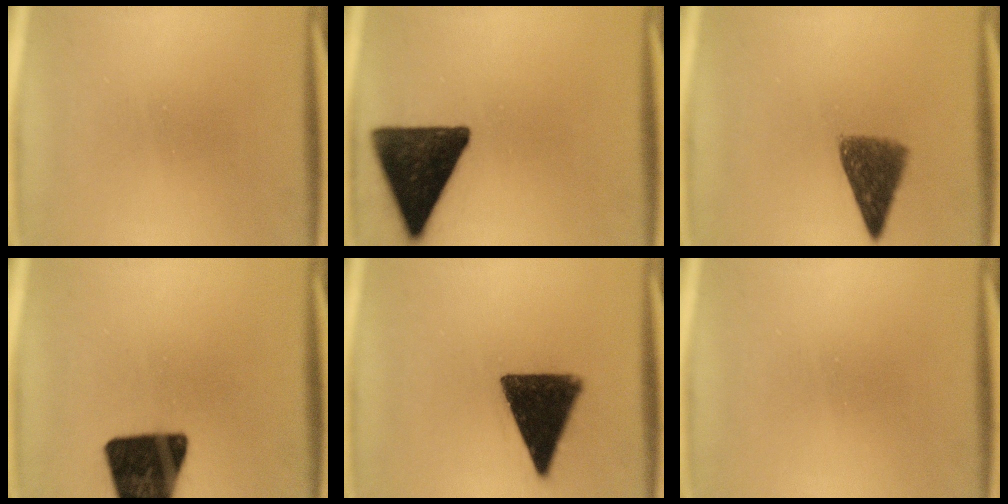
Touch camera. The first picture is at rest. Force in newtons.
{"total": 16.3}
{"total": 7.0}
{"total": 18.9}
{"total": 12.9}
{"total": 0.0}